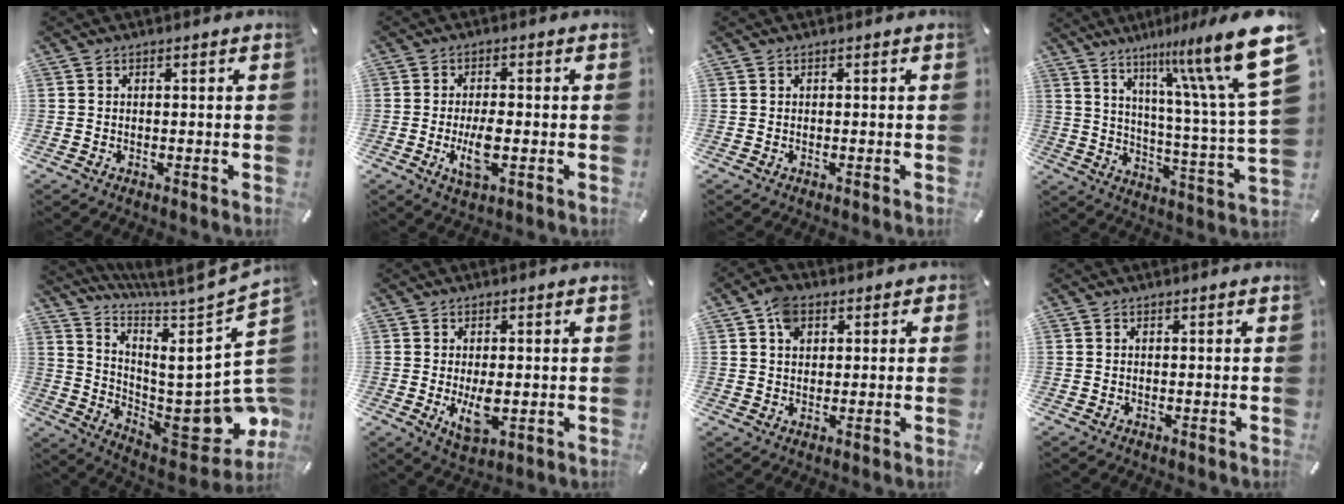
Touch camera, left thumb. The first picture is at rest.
{"total": 6.7, "force": [-1.4, 2.3, 6.1], "torque": [-0.127, -0.008, -0.025]}
{"total": 0.0}
{"total": 20.7, "force": [12.1, 3.4, 16.4], "torque": [-0.248, -0.079, 0.186]}
{"total": 16.2, "force": [-1.0, 5.2, 15.3], "torque": [-0.192, -0.056, -0.019]}
{"total": 6.4, "force": [-0.5, 2.7, 5.7], "torque": [-0.108, -0.014, -0.012]}
{"total": 6.3, "force": [2.0, 5.0, 3.3], "torque": [-0.048, 0.006, 0.036]}
{"total": 0.0}